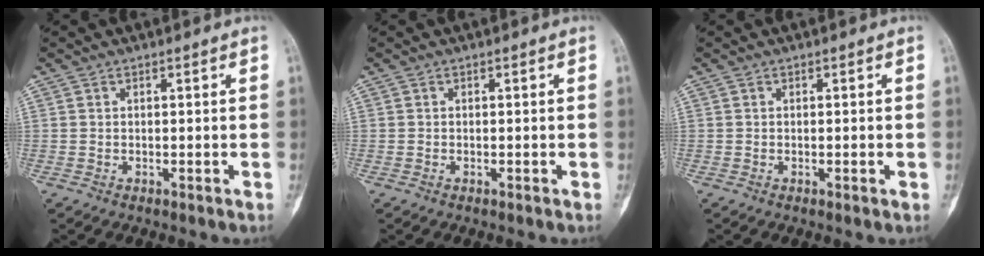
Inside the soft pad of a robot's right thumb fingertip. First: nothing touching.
{"total": 0.0}
{"total": 0.8, "force": [-0.2, 0.1, 0.7], "torque": [-0.007, -0.001, -0.001]}